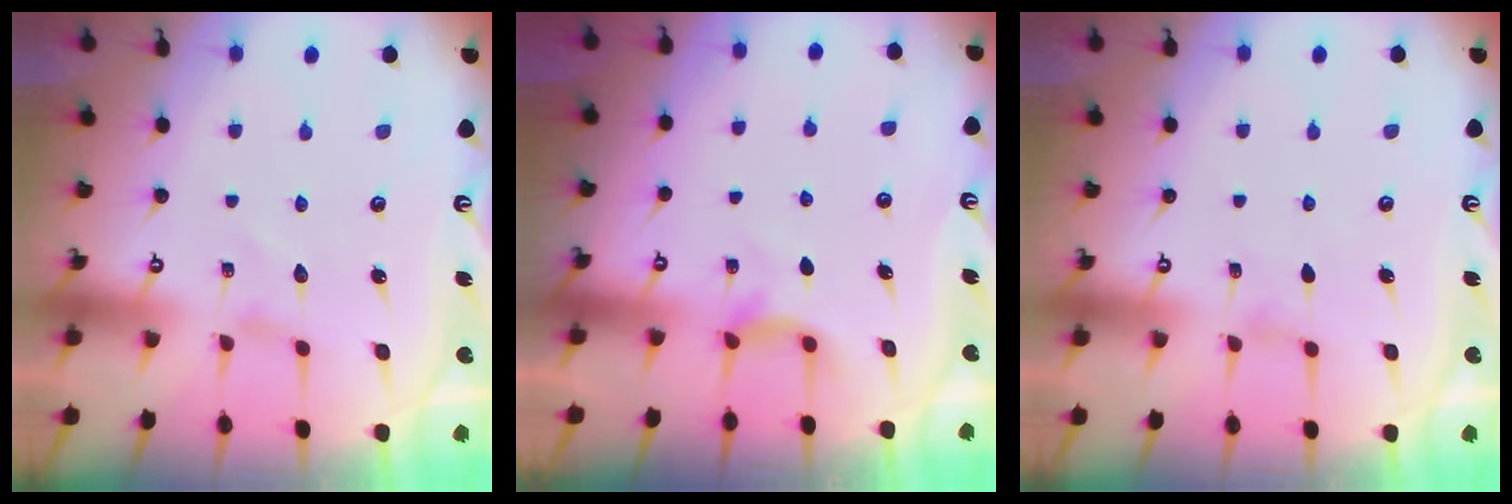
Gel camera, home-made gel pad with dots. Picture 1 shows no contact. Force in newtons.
{"total": 5.7, "press": 5.6, "slide": 0.6}
{"total": 1.0, "press": 1.0, "slide": 0.2}